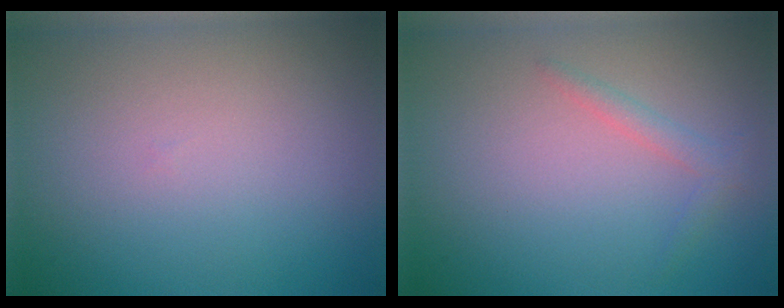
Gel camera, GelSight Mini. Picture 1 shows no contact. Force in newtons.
{"total": 1.3, "press": 1.3, "slide": 0.0}